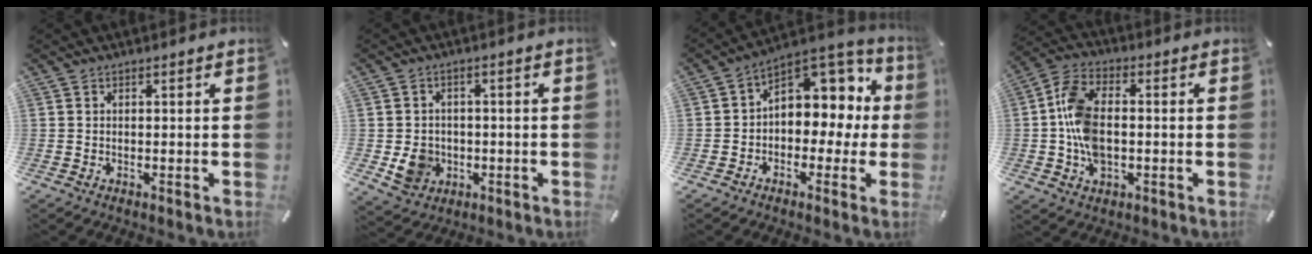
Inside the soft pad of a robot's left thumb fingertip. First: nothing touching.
{"total": 6.7, "force": [-1.4, 6.2, 2.0], "torque": [-0.043, 0.009, -0.022]}
{"total": 8.4, "force": [2.5, 7.0, 3.9], "torque": [-0.049, -0.028, 0.049]}
{"total": 10.3, "force": [-1.1, 6.5, 7.9], "torque": [-0.182, 0.005, -0.022]}